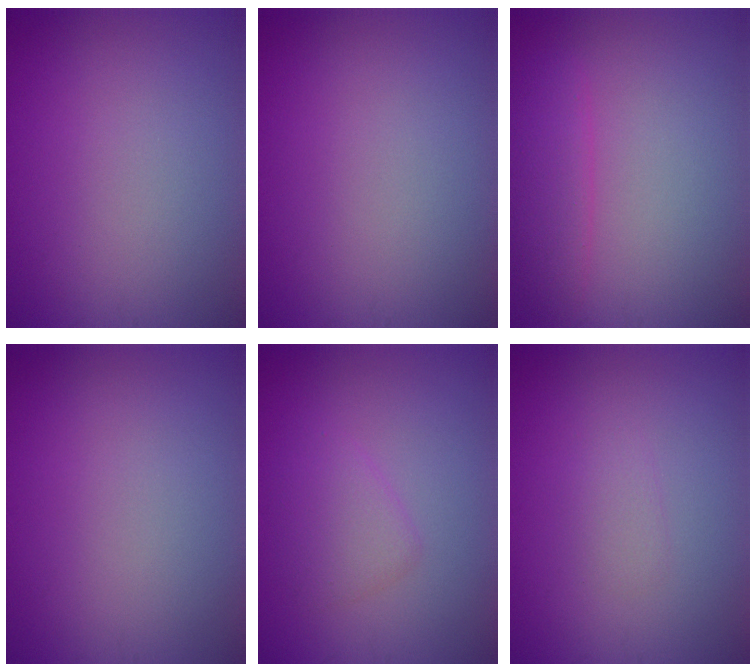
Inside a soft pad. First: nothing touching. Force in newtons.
{"total": 0.0}
{"total": 2.8, "press": 2.8, "slide": 0.3}
{"total": 0.0}
{"total": 2.3, "press": 2.3, "slide": 0.1}
{"total": 1.0, "press": 1.0, "slide": 0.1}